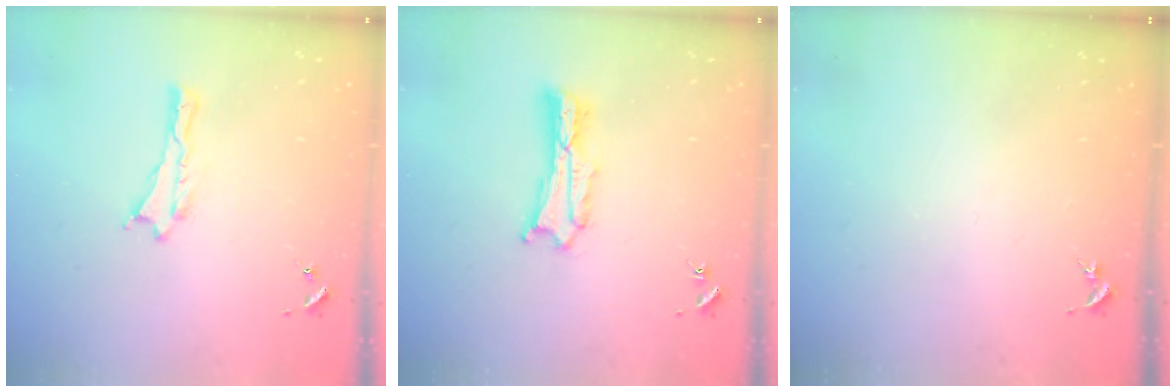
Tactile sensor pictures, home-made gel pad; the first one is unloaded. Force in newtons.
{"total": 2.7, "press": 2.7, "slide": 0.3}
{"total": 0.0}